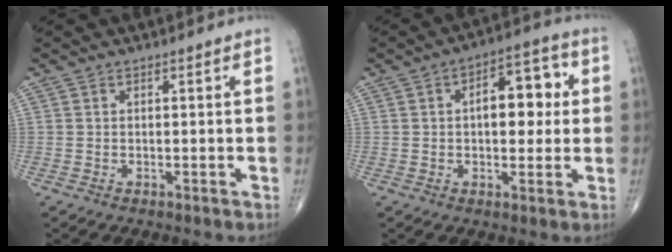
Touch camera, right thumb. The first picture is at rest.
{"total": 10.8, "force": [1.5, 5.8, 9.0], "torque": [-0.093, 0.017, 0.015]}